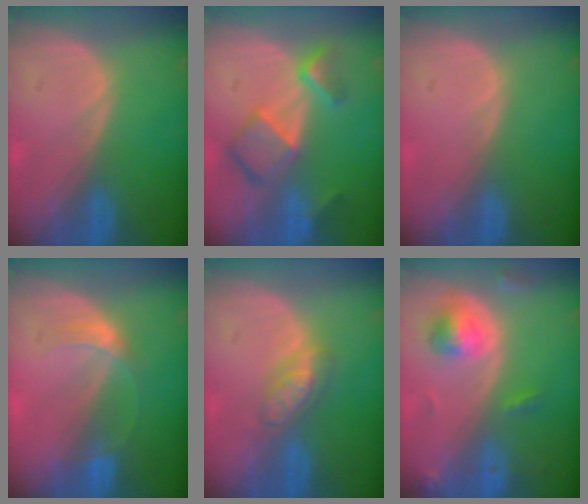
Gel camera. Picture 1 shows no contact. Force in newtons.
{"total": 7.6, "press": 6.6, "slide": 3.8}
{"total": 0.0}
{"total": 2.9, "press": 2.9, "slide": 0.1}
{"total": 4.6, "press": 4.2, "slide": 1.9}
{"total": 4.8, "press": 4.6, "slide": 1.1}